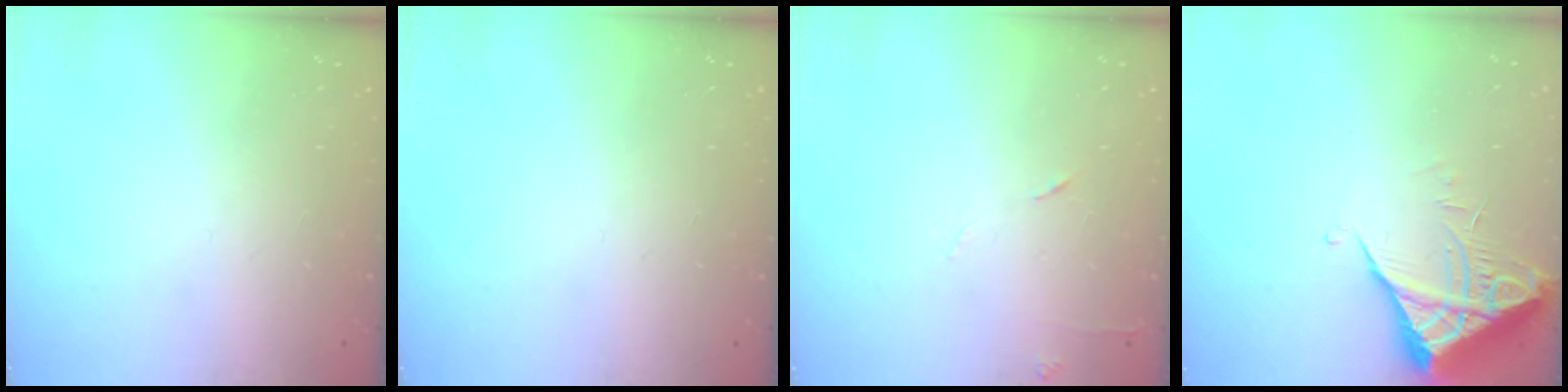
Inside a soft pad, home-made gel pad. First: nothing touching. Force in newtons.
{"total": 0.0}
{"total": 6.6, "press": 6.6, "slide": 0.8}
{"total": 6.0, "press": 6.0, "slide": 0.2}